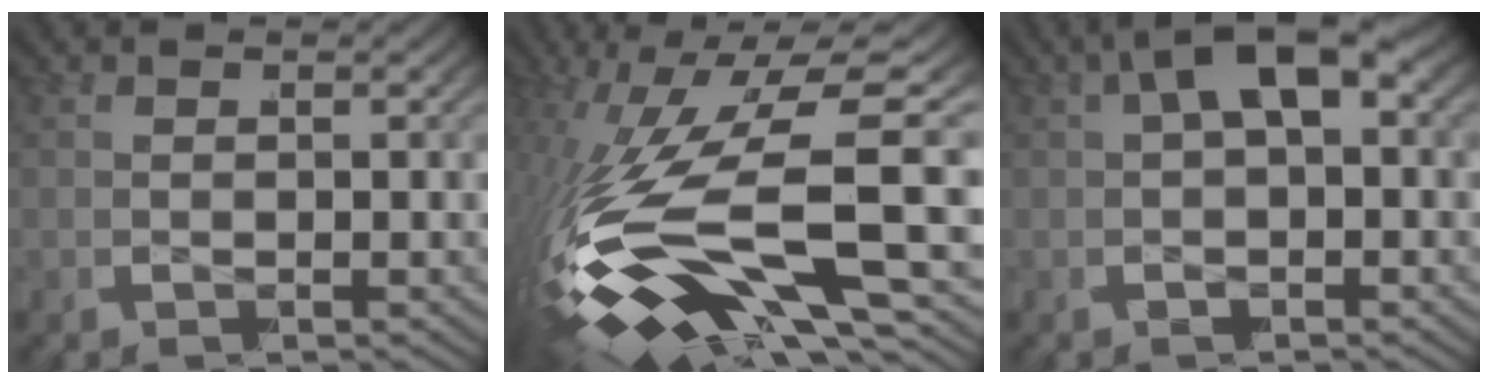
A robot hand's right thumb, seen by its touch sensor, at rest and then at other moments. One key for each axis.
{"total": 15.4, "fx": -4.6, "fy": 6.8, "fz": 13.0, "tx": -0.291, "ty": -0.034, "tz": -0.051}
{"total": 6.7, "fx": 1.0, "fy": 3.2, "fz": 5.7, "tx": -0.088, "ty": 0.015, "tz": 0.010}